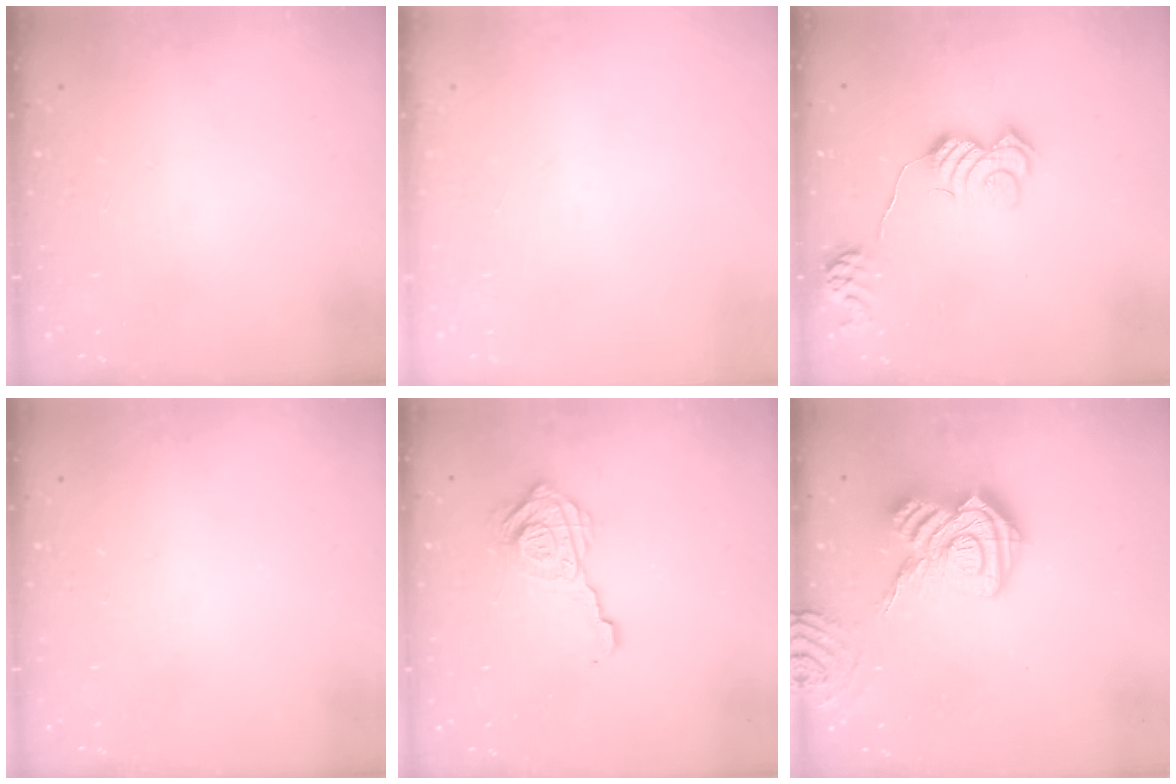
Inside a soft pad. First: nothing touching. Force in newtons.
{"total": 2.7, "press": 2.6, "slide": 0.8}
{"total": 11.1, "press": 11.0, "slide": 0.7}
{"total": 0.0}
{"total": 13.8, "press": 13.8, "slide": 1.3}
{"total": 18.1, "press": 18.1, "slide": 1.7}